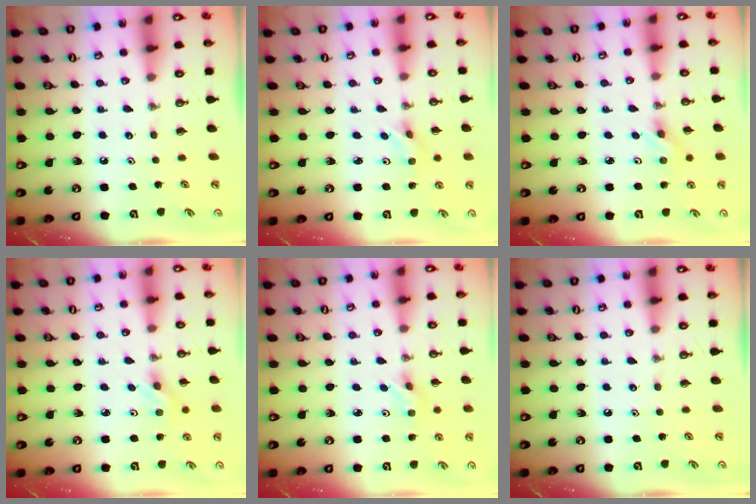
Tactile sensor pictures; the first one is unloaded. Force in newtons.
{"total": 2.6, "press": 2.4, "slide": 0.9}
{"total": 2.8, "press": 2.5, "slide": 1.3}
{"total": 2.6, "press": 2.3, "slide": 1.3}
{"total": 3.5, "press": 3.5, "slide": 0.6}
{"total": 0.0}